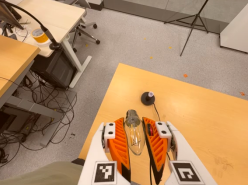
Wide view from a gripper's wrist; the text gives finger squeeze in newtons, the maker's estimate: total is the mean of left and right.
{"total": 20.2, "left": 21.9, "right": 18.5}